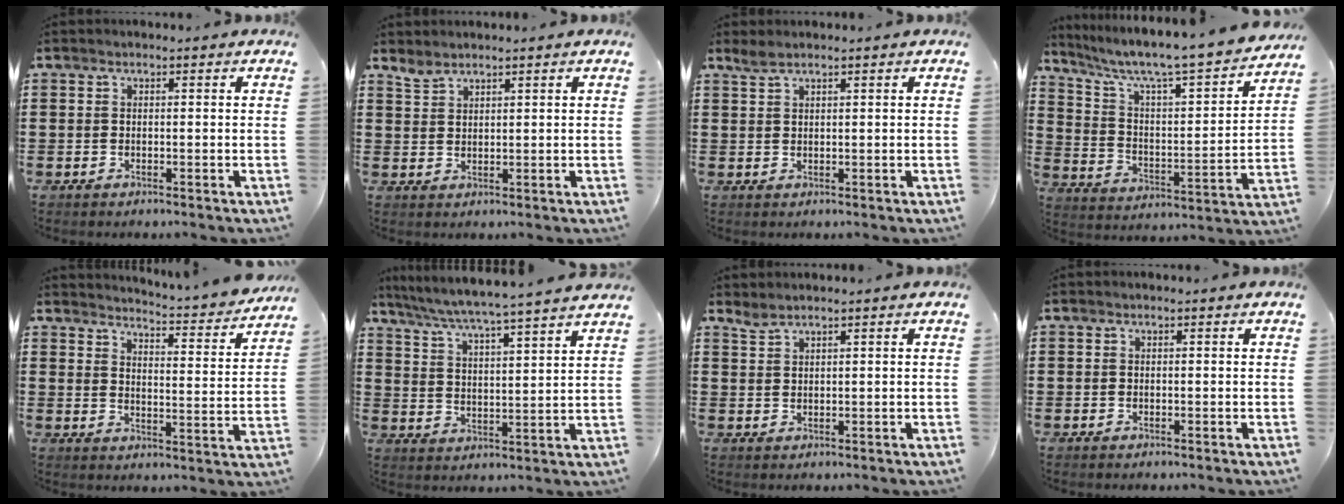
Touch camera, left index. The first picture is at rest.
{"total": 1.7, "force": [1.7, 0.3, 0.3], "torque": [-0.010, -0.001, 0.034]}
{"total": 1.5, "force": [1.2, 0.1, 0.9], "torque": [-0.019, 0.000, 0.022]}
{"total": 6.0, "force": [5.2, 0.3, 2.9], "torque": [-0.083, -0.052, 0.080]}
{"total": 3.6, "force": [3.4, -0.7, 0.7], "torque": [-0.021, -0.044, 0.046]}
{"total": 4.5, "force": [4.1, -1.1, 1.5], "torque": [-0.051, -0.037, 0.061]}
{"total": 1.4, "force": [1.4, -0.1, 0.5], "torque": [-0.013, -0.001, 0.027]}
{"total": 0.0}